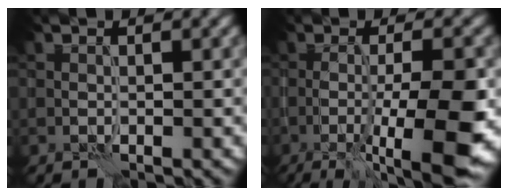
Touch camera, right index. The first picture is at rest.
{"total": 11.0, "force": [-3.1, 2.9, 10.2], "torque": [-0.142, -0.010, -0.039]}